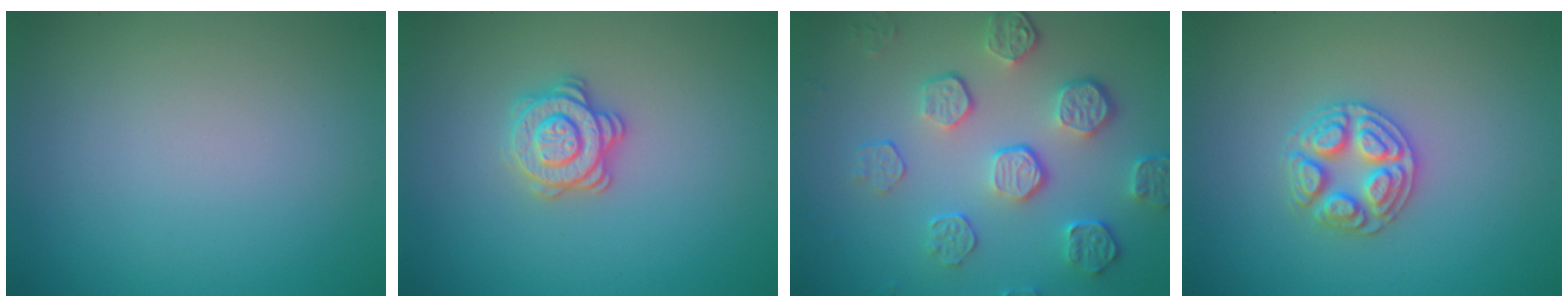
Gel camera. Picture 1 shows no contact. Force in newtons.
{"total": 2.9, "press": 2.7, "slide": 1.1}
{"total": 5.6, "press": 4.0, "slide": 3.9}
{"total": 3.2, "press": 3.1, "slide": 0.4}